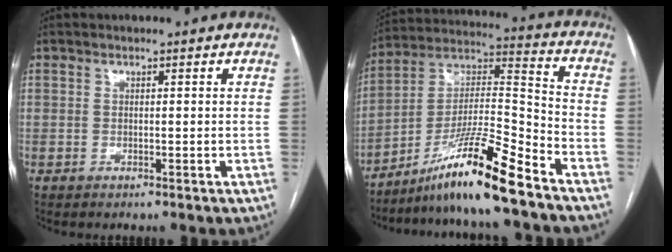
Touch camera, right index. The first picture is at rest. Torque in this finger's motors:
{"motor_torque": [0.97, -1.17, 0.91, 0.21]}